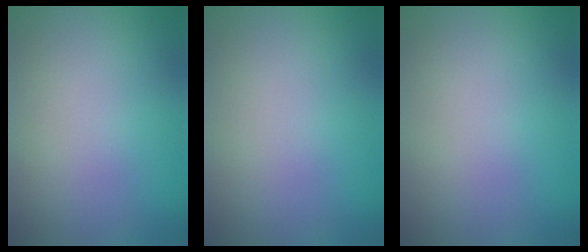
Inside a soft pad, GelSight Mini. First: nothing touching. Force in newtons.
{"total": 0.0}
{"total": 0.0}